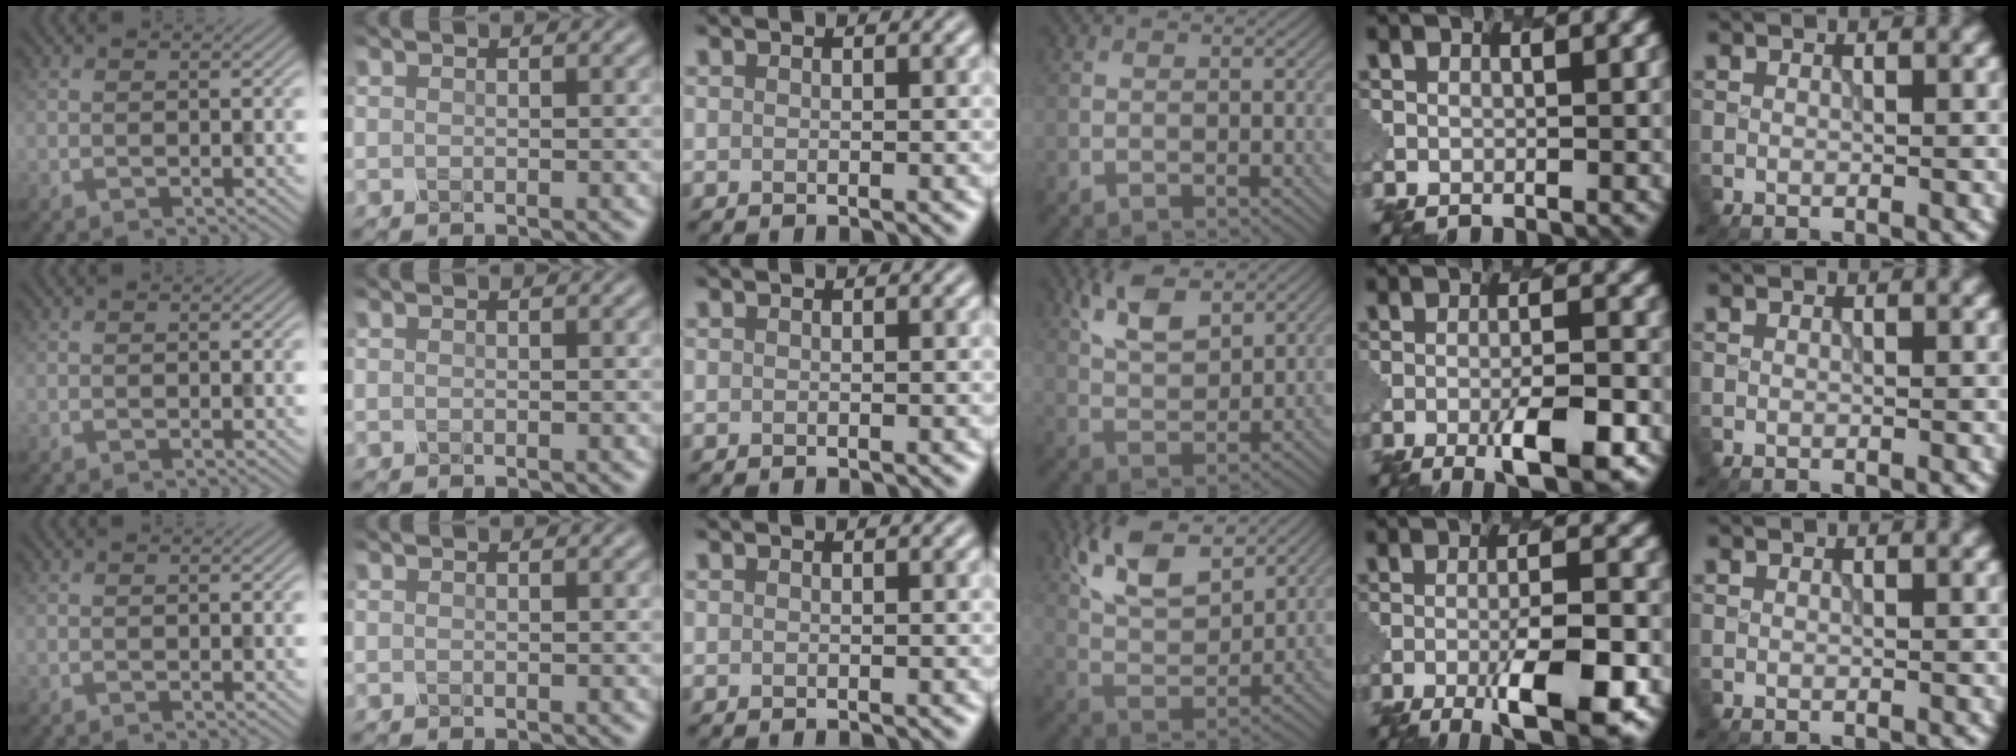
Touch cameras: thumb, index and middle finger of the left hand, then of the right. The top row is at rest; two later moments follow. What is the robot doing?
{"motion": "insert", "object": "pen bag"}